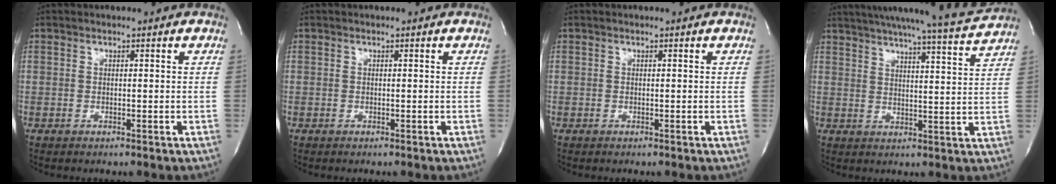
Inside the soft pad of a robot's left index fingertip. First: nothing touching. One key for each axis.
{"total": 0.0}
{"total": 0.0}
{"total": 16.9, "fx": 15.6, "fy": -0.8, "fz": 6.2, "tx": -0.102, "ty": -0.037, "tz": 0.205}